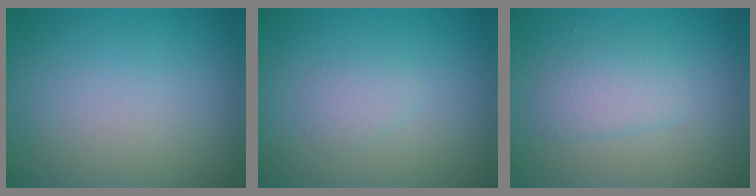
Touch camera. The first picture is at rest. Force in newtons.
{"total": 1.1, "press": 1.1, "slide": 0.1}
{"total": 2.2, "press": 2.2, "slide": 0.1}